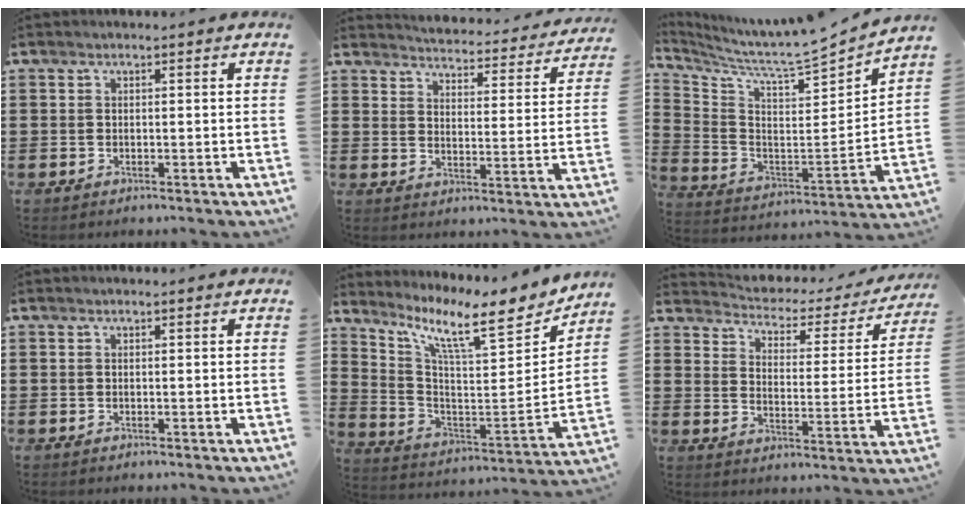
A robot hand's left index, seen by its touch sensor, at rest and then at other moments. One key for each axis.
{"total": 3.8, "fx": 3.8, "fy": -0.2, "fz": 0.1, "tx": -0.017, "ty": -0.037, "tz": 0.060}
{"total": 5.4, "fx": 5.2, "fy": 0.0, "fz": 1.4, "tx": -0.062, "ty": -0.059, "tz": 0.078}
{"total": 0.0}
{"total": 11.1, "fx": 8.5, "fy": 1.6, "fz": 6.9, "tx": -0.148, "ty": -0.066, "tz": 0.133}
{"total": 2.7, "fx": 2.5, "fy": 0.9, "fz": 0.3, "tx": -0.026, "ty": -0.024, "tz": 0.033}